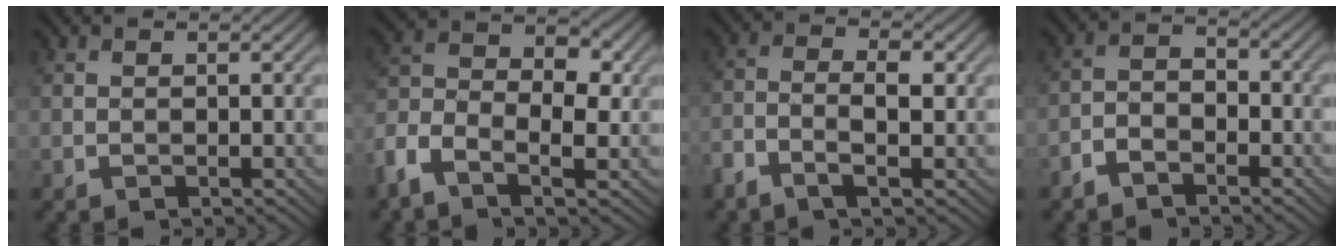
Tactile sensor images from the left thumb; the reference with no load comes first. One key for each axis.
{"total": 8.6, "fx": -3.3, "fy": 4.8, "fz": 6.3, "tx": -0.136, "ty": -0.002, "tz": -0.084}
{"total": 4.4, "fx": -2.0, "fy": 1.4, "fz": 3.6, "tx": -0.078, "ty": 0.001, "tz": -0.046}
{"total": 3.6, "fx": -2.8, "fy": 1.5, "fz": 1.8, "tx": -0.035, "ty": 0.003, "tz": -0.063}